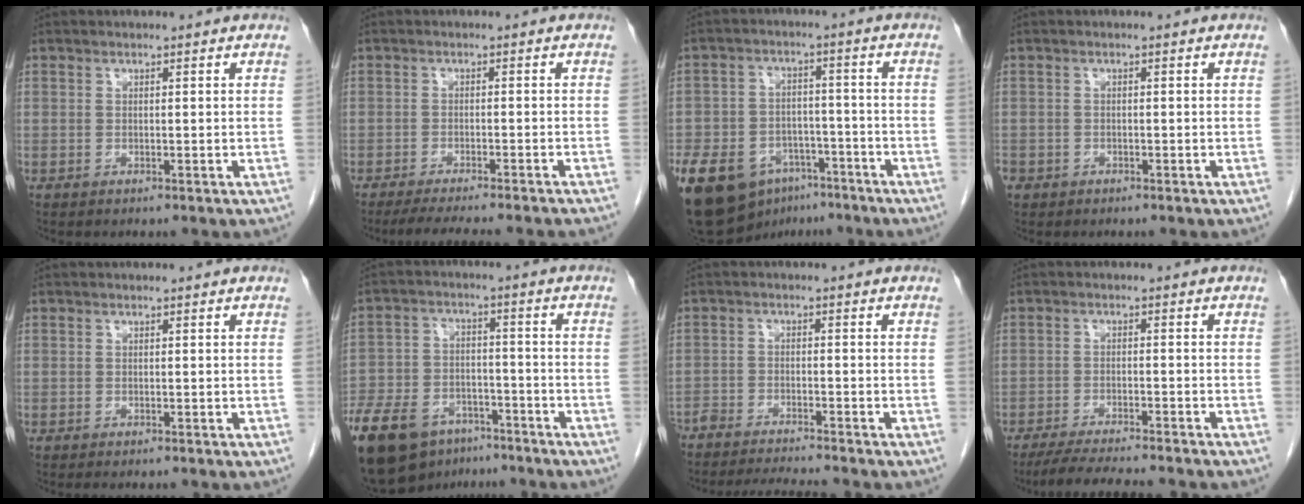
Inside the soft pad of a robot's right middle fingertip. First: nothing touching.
{"total": 11.1, "force": [-9.8, -0.2, 5.2], "torque": [-0.054, -0.019, -0.134]}
{"total": 21.6, "force": [-12.1, 13.9, 11.2], "torque": [-0.297, -0.007, -0.188]}
{"total": 2.1, "force": [-1.3, 1.6, 0.5], "torque": [-0.014, 0.002, -0.023]}
{"total": 1.0, "force": [-0.9, 0.1, 0.4], "torque": [-0.012, -0.006, -0.011]}
{"total": 22.0, "force": [-14.7, 12.0, 11.1], "torque": [-0.291, -0.024, -0.237]}
{"total": 8.0, "force": [-7.6, -0.5, 2.5], "torque": [-0.027, -0.011, -0.124]}
{"total": 10.0, "force": [-8.8, 0.2, 4.6], "torque": [-0.064, -0.019, -0.137]}